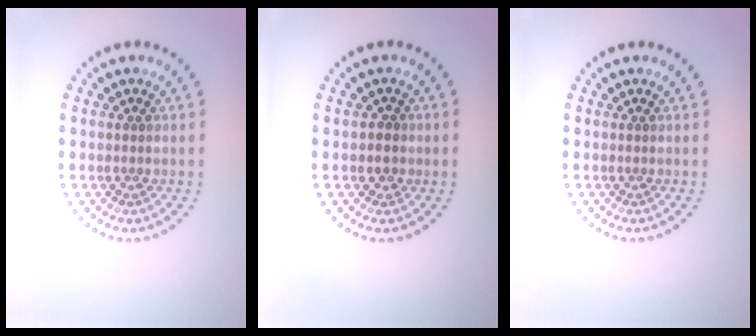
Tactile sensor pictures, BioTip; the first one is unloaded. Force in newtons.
{"total": 1.1, "press": 1.0, "slide": 0.5}
{"total": 0.0}